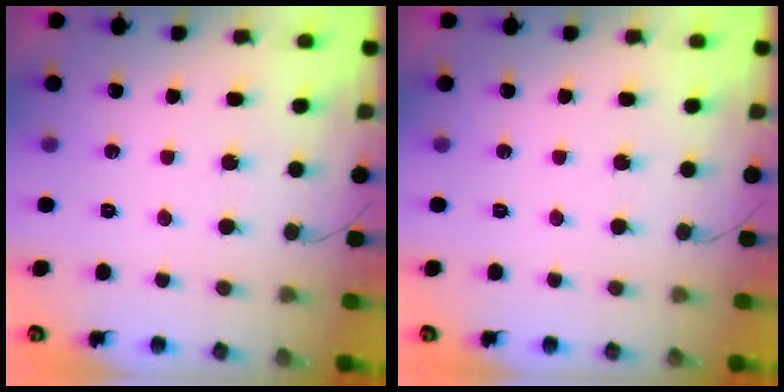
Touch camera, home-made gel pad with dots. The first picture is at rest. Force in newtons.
{"total": 0.0}